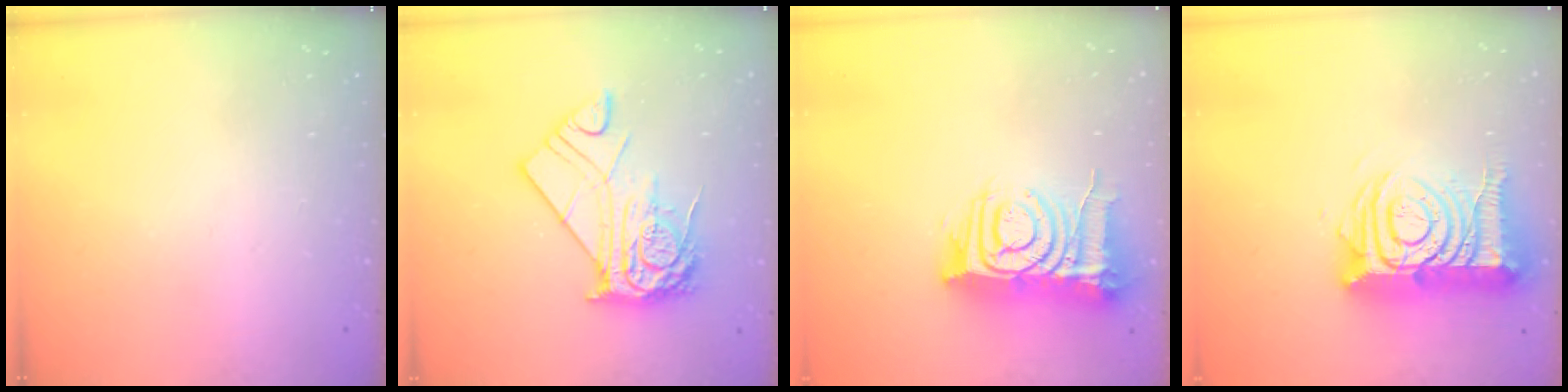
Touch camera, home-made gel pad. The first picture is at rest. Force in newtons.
{"total": 13.8, "press": 13.7, "slide": 1.1}
{"total": 14.6, "press": 14.5, "slide": 1.5}
{"total": 18.1, "press": 17.9, "slide": 2.0}